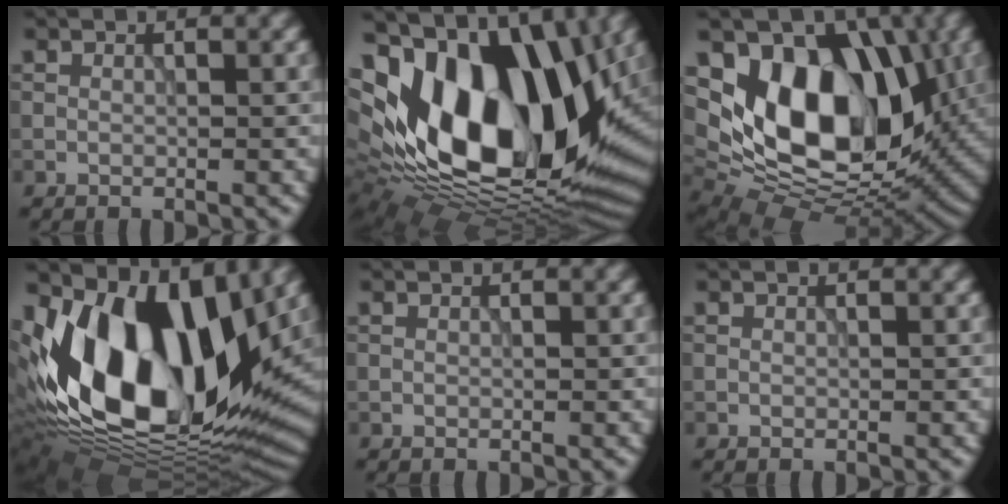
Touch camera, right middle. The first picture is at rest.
{"total": 19.6, "force": [2.6, 11.8, 15.4], "torque": [-0.282, 0.008, 0.039]}
{"total": 13.8, "force": [2.1, 8.9, 10.4], "torque": [-0.151, -0.009, 0.031]}
{"total": 17.7, "force": [2.2, 9.9, 14.5], "torque": [-0.271, -0.005, 0.024]}
{"total": 0.0}
{"total": 0.0}